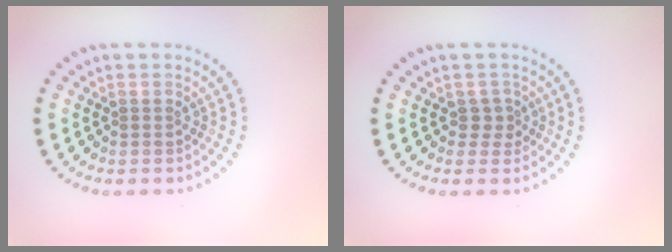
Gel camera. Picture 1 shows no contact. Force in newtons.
{"total": 1.4, "press": 1.0, "slide": 1.0}